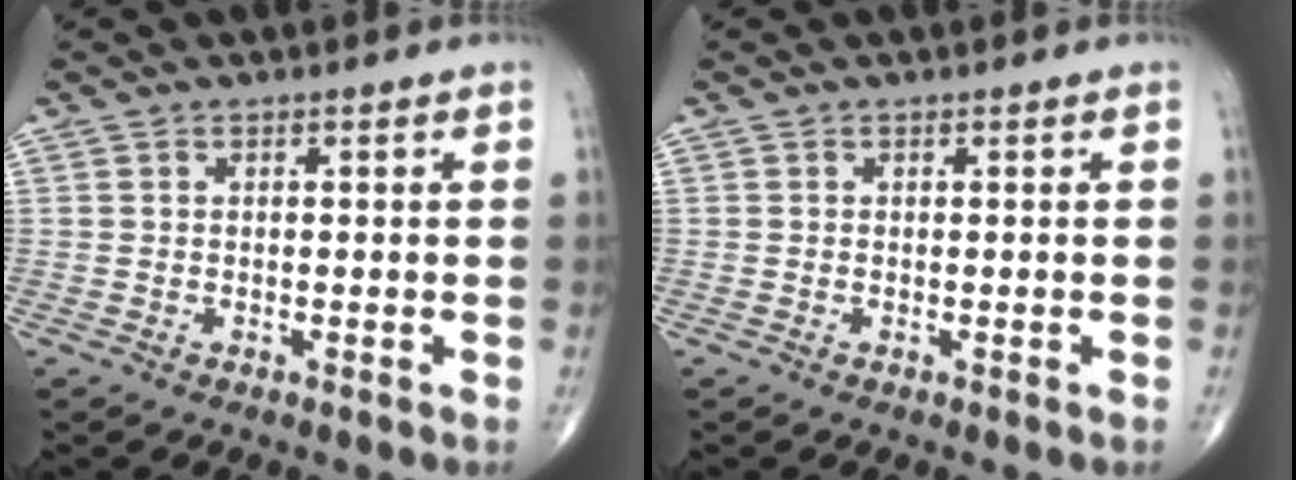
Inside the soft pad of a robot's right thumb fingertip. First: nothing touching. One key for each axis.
{"total": 0.0}